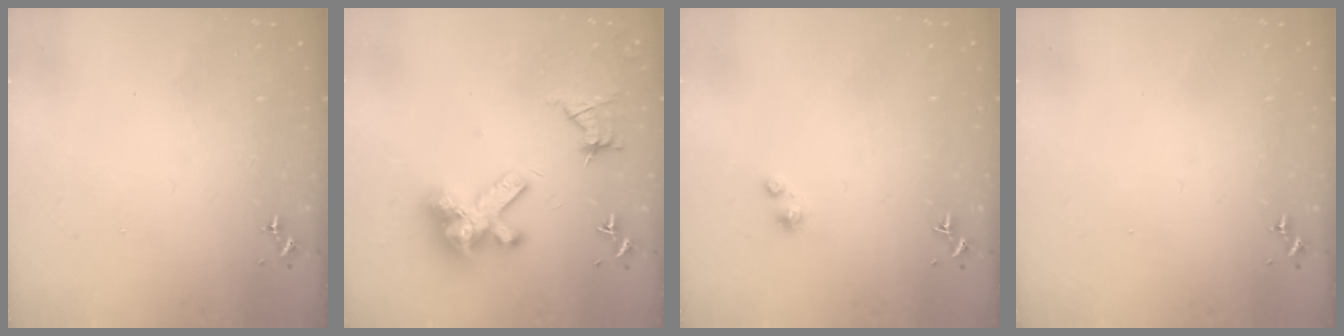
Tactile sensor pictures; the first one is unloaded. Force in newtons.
{"total": 12.6, "press": 12.5, "slide": 1.7}
{"total": 2.2, "press": 2.2, "slide": 0.2}
{"total": 0.0}